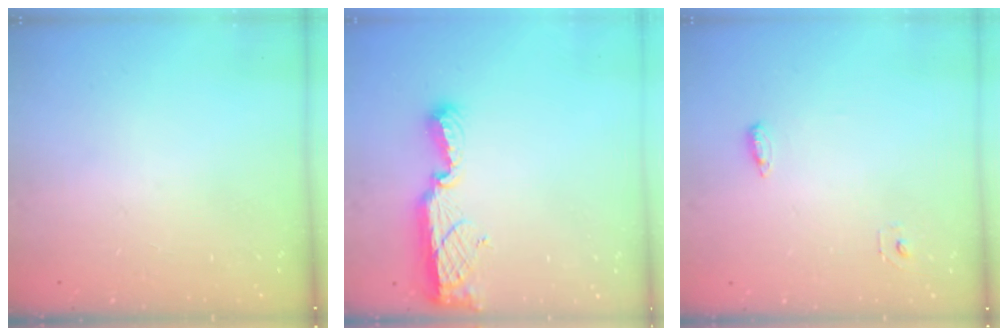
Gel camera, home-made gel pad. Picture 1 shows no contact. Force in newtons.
{"total": 11.5, "press": 10.3, "slide": 5.0}
{"total": 5.4, "press": 5.3, "slide": 1.2}